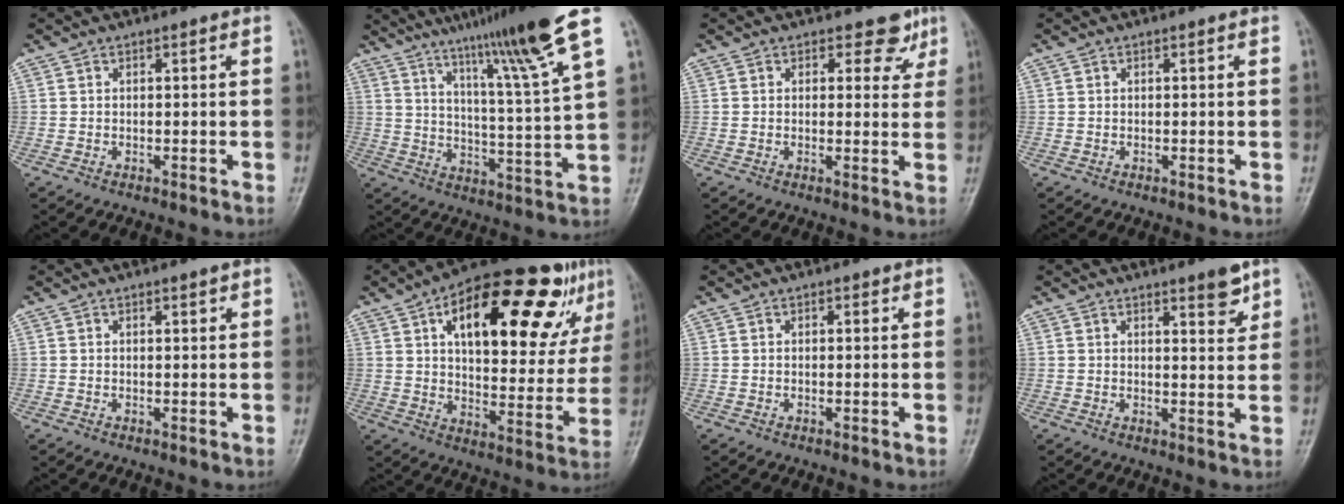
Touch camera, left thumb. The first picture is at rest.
{"total": 17.6, "force": [11.7, -0.4, 13.2], "torque": [-0.197, -0.055, 0.178]}
{"total": 4.1, "force": [2.7, 2.8, 1.3], "torque": [0.015, -0.013, 0.026]}
{"total": 0.0}
{"total": 0.9, "force": [0.6, 0.2, 0.6], "torque": [-0.009, -0.002, 0.010]}
{"total": 27.6, "force": [12.4, 11.4, 21.8], "torque": [-0.285, 0.004, 0.186]}
{"total": 0.6, "force": [0.3, 0.3, 0.3], "torque": [-0.001, -0.001, 0.002]}
{"total": 4.1, "force": [2.9, 1.0, 2.7], "torque": [-0.027, -0.022, 0.039]}